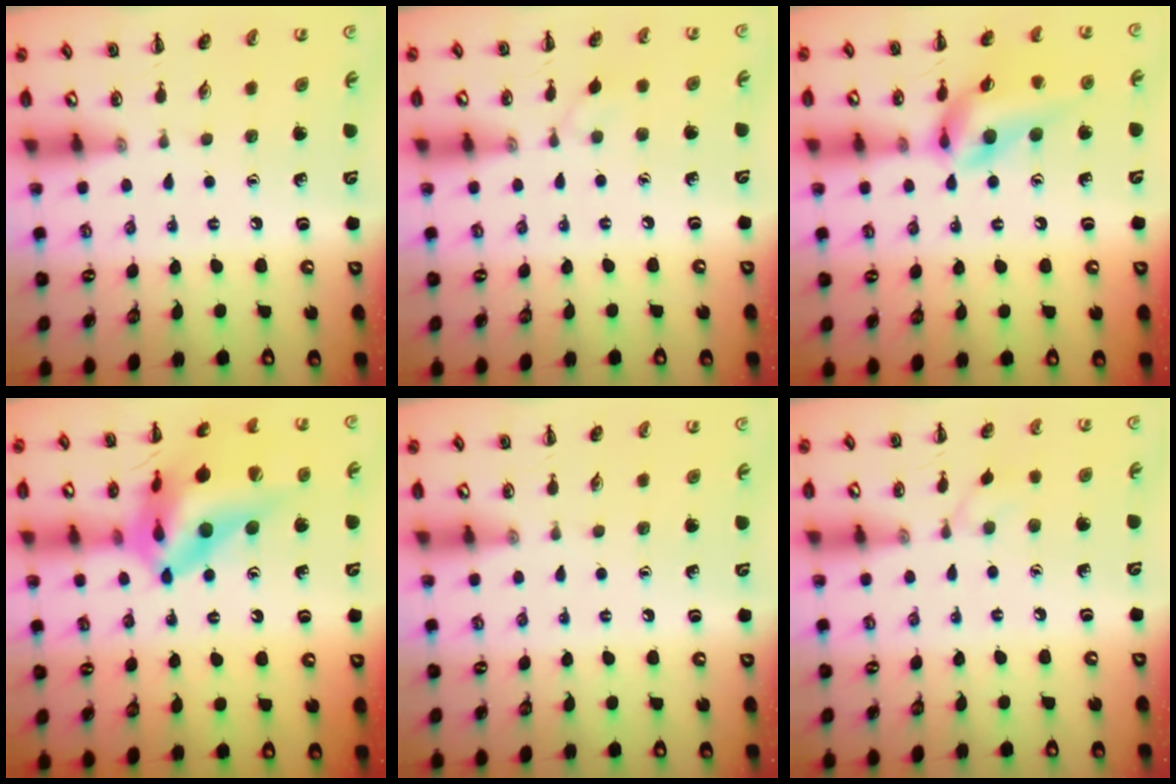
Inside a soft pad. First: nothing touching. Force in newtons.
{"total": 2.9, "press": 2.6, "slide": 1.1}
{"total": 13.6, "press": 13.3, "slide": 2.7}
{"total": 20.1, "press": 19.6, "slide": 4.5}
{"total": 0.0}
{"total": 2.7, "press": 2.5, "slide": 1.2}